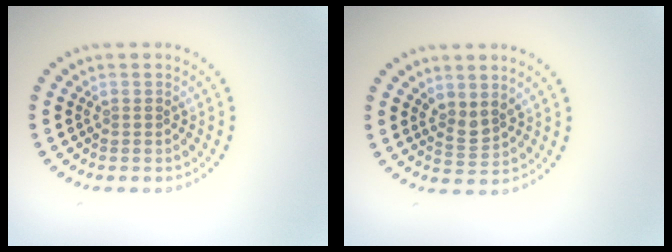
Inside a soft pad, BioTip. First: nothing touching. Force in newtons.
{"total": 1.9, "press": 1.4, "slide": 1.3}